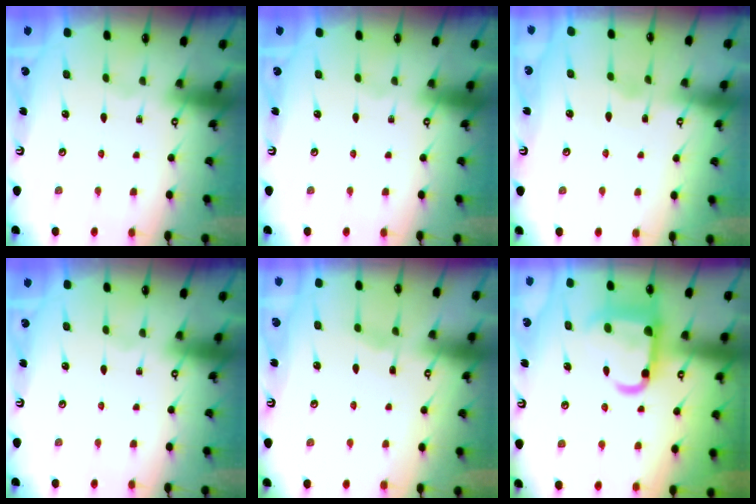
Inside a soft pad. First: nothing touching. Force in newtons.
{"total": 0.0}
{"total": 2.4, "press": 2.4, "slide": 0.4}
{"total": 0.0}
{"total": 3.5, "press": 3.4, "slide": 0.5}
{"total": 13.0, "press": 12.9, "slide": 1.6}